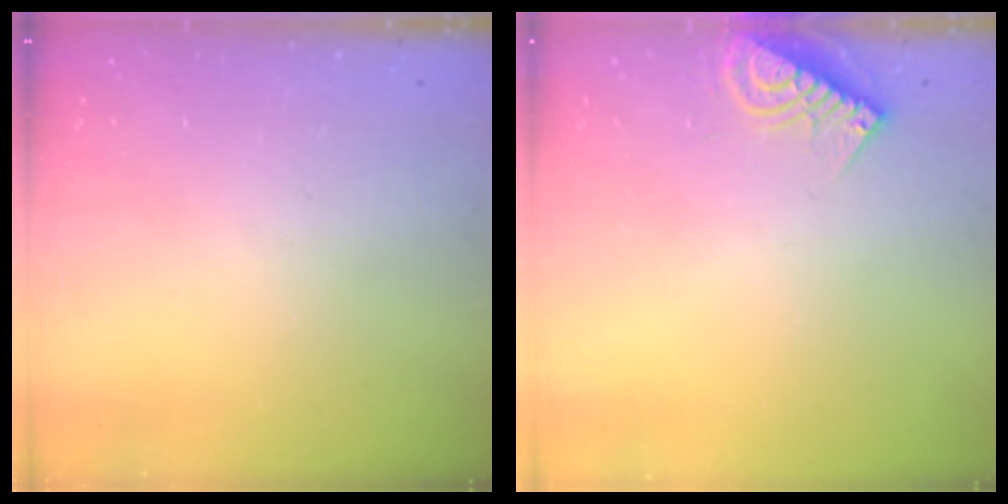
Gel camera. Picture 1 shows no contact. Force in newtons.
{"total": 6.9, "press": 6.8, "slide": 0.8}